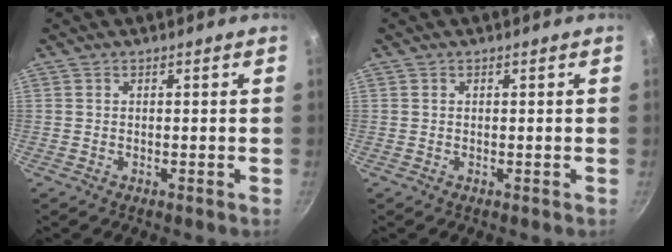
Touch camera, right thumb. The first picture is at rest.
{"total": 0.0}